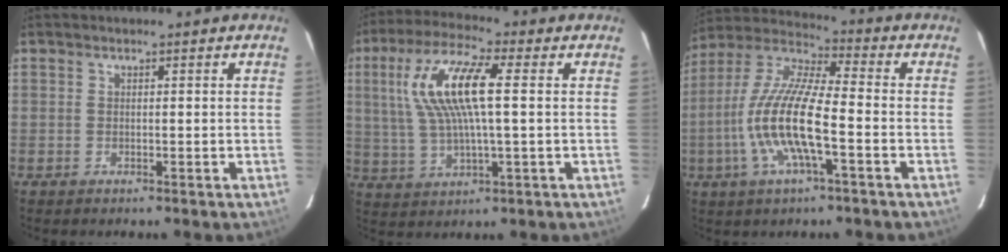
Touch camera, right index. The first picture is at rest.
{"total": 13.4, "force": [2.5, 3.3, 12.7], "torque": [-0.252, 0.014, 0.052]}
{"total": 15.0, "force": [-4.1, 3.0, 14.1], "torque": [-0.287, -0.005, -0.086]}